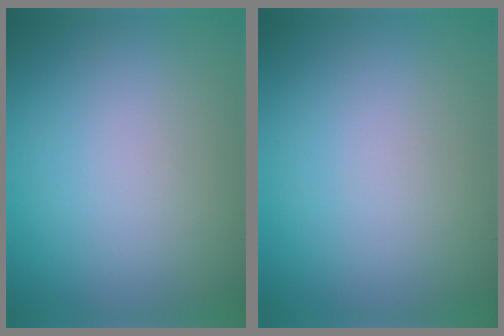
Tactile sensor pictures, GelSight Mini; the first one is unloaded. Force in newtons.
{"total": 0.0}